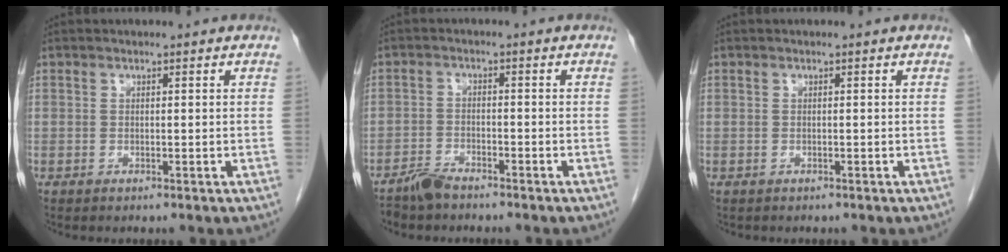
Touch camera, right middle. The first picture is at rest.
{"total": 3.2, "force": [-2.9, 0.6, 1.1], "torque": [-0.023, -0.005, -0.055]}
{"total": 0.0}